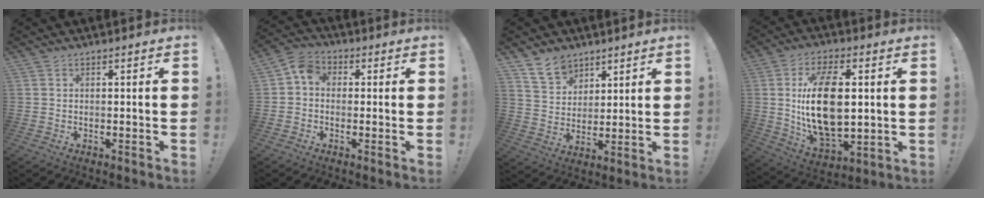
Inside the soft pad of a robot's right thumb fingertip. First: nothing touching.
{"total": 5.7, "force": [-0.1, 4.6, 3.4], "torque": [-0.068, 0.017, 0.001]}
{"total": 9.1, "force": [6.8, 5.7, 2.1], "torque": [-0.031, -0.045, 0.132]}
{"total": 19.9, "force": [2.2, 10.9, 16.5], "torque": [-0.300, -0.009, 0.035]}